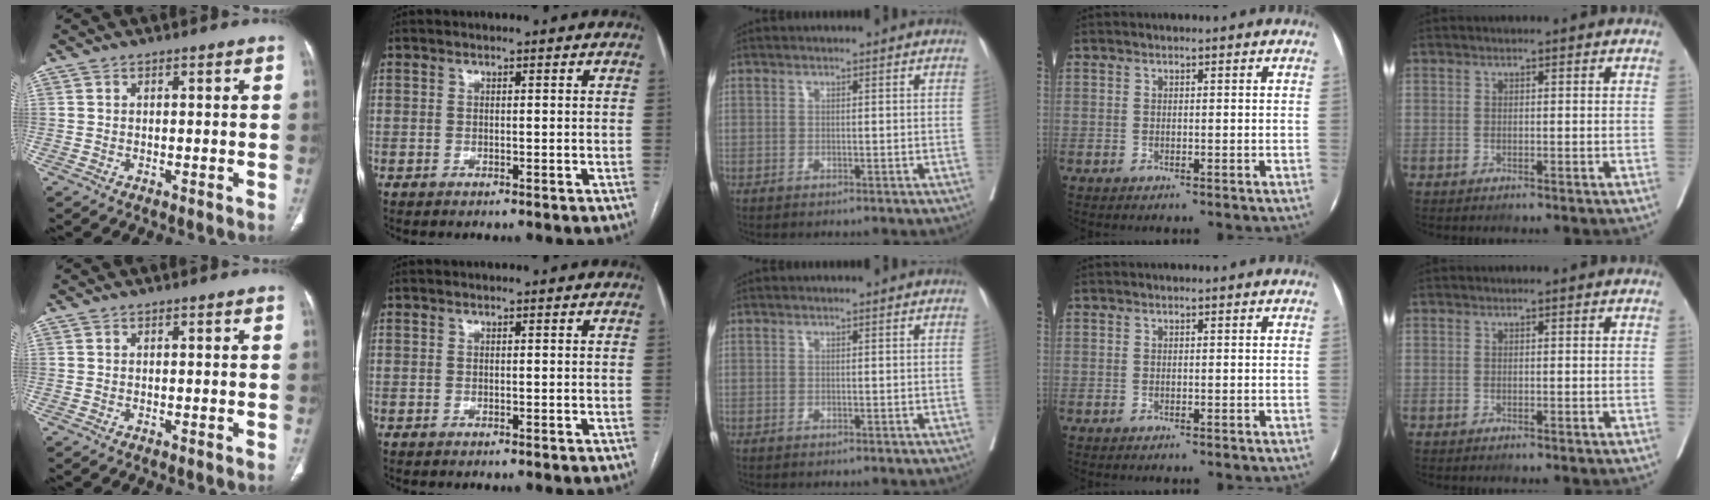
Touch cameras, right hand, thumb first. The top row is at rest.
{}